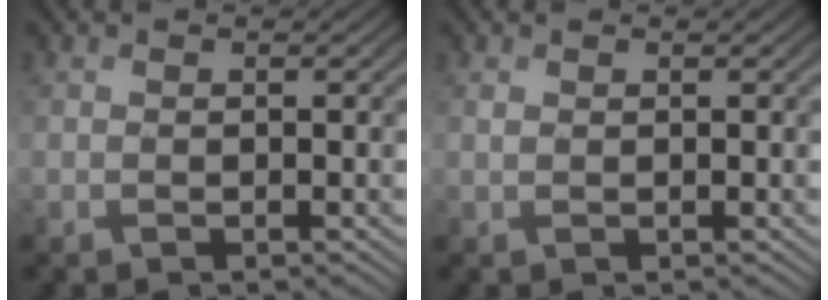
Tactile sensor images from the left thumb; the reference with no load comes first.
{"total": 0.9, "force": [0.9, 0.0, 0.1], "torque": [-0.002, 0.005, 0.018]}